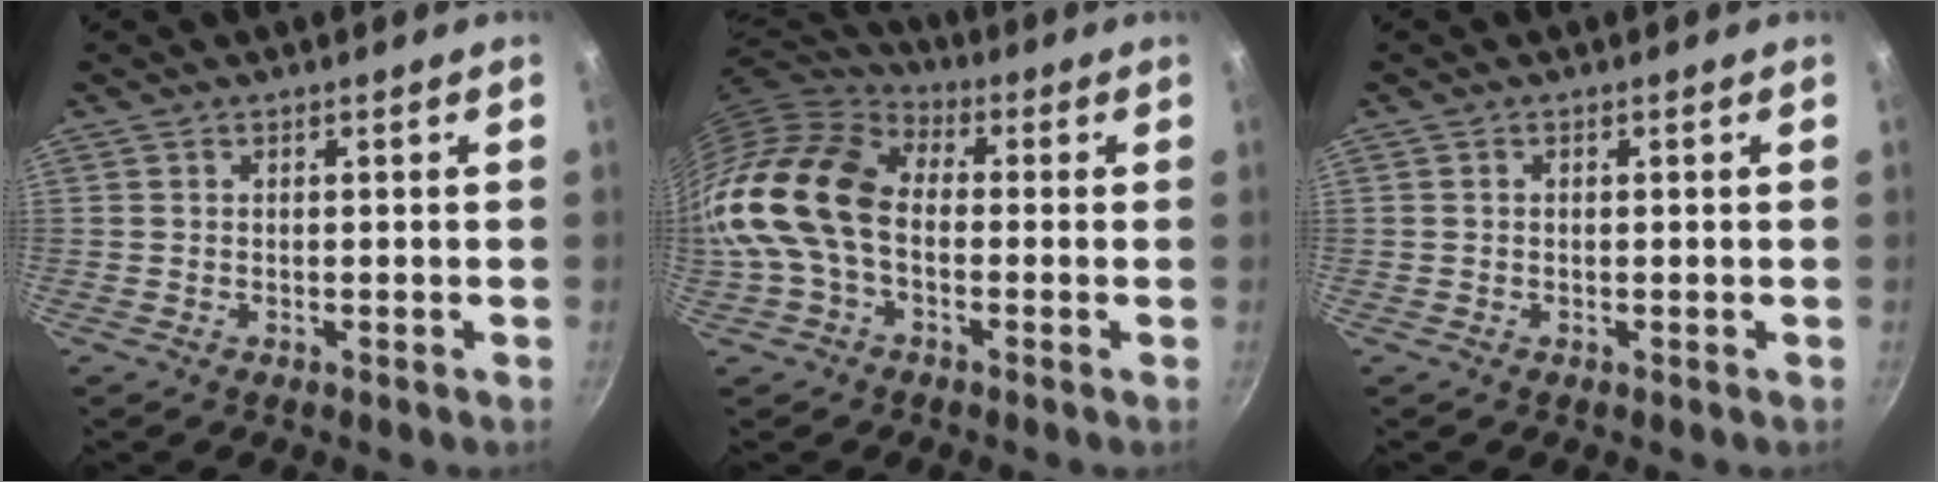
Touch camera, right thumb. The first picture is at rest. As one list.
[{"total": 16.3, "force": [-1.7, 11.0, 12.0], "torque": [-0.221, 0.036, -0.052]}, {"total": 0.0}]